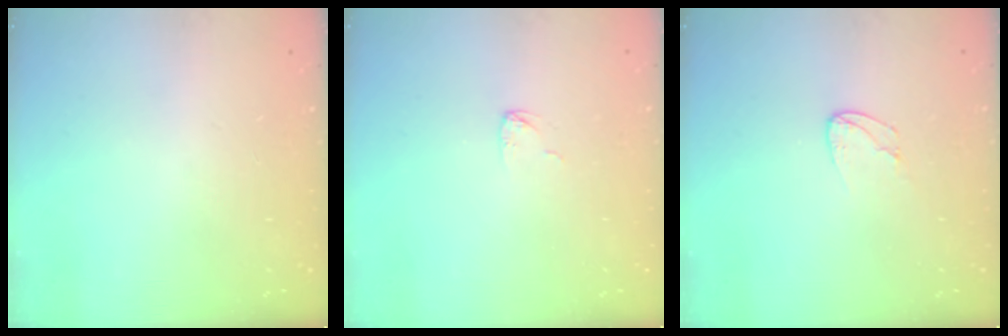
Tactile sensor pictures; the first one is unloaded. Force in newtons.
{"total": 3.2, "press": 3.1, "slide": 0.3}
{"total": 5.0, "press": 4.9, "slide": 0.4}